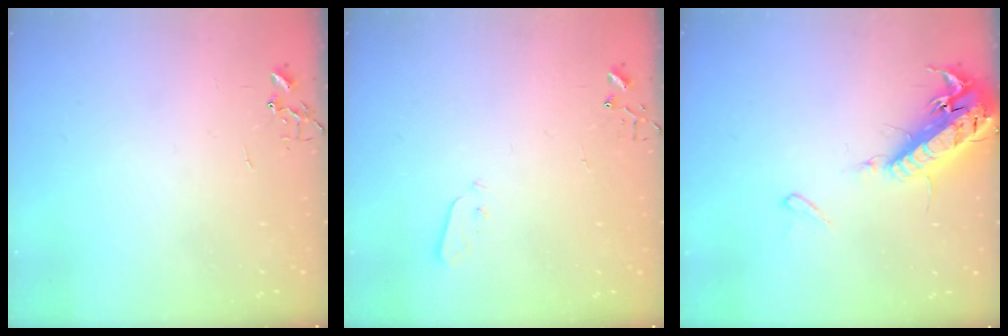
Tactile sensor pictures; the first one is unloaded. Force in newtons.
{"total": 2.5, "press": 2.5, "slide": 0.4}
{"total": 17.4, "press": 16.9, "slide": 4.1}